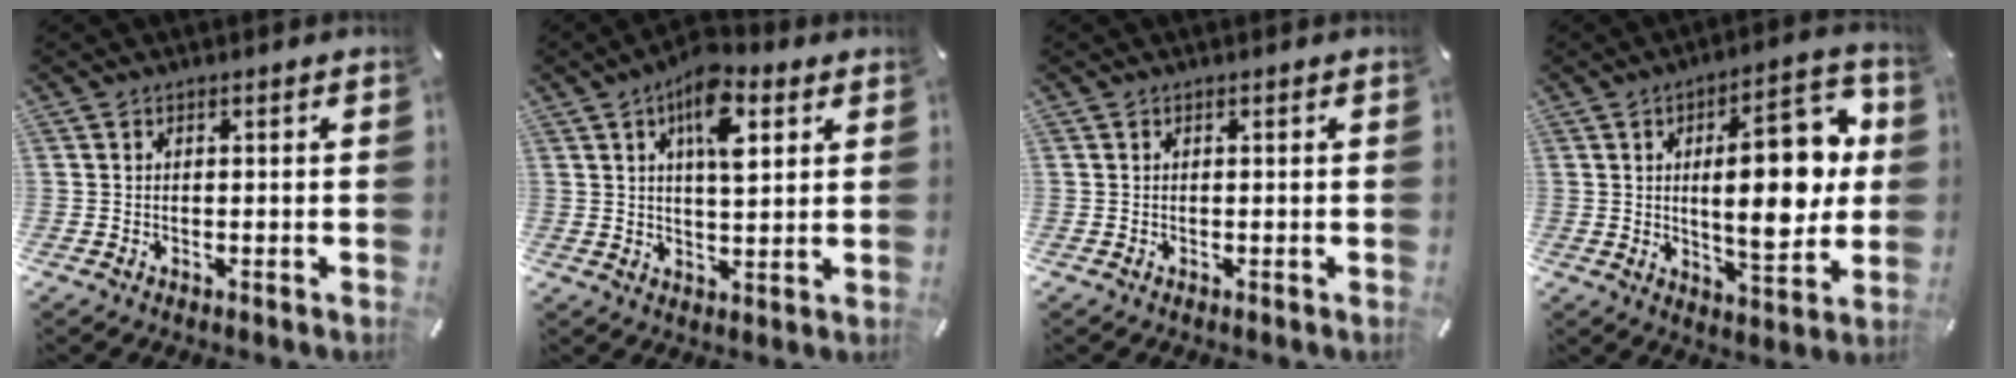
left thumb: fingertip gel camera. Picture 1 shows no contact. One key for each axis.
{"total": 10.6, "fx": 4.7, "fy": 4.7, "fz": 8.2, "tx": -0.126, "ty": -0.009, "tz": 0.078}
{"total": 0.0}
{"total": 19.9, "fx": 2.5, "fy": 8.6, "fz": 17.8, "tx": -0.247, "ty": -0.002, "tz": 0.033}